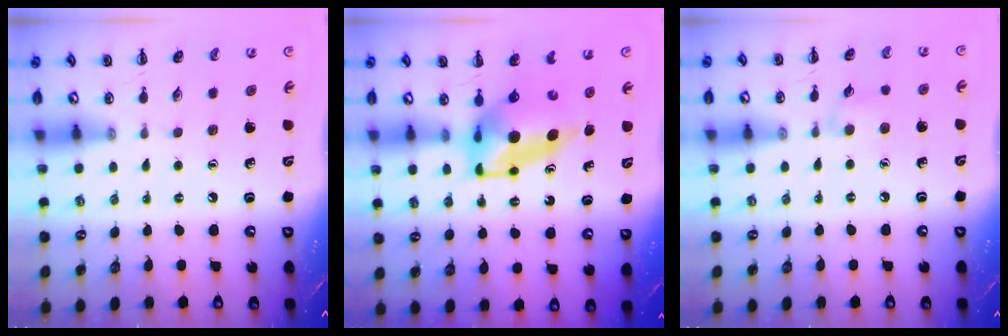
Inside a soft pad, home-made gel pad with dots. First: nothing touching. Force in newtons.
{"total": 7.1, "press": 6.9, "slide": 1.8}
{"total": 5.8, "press": 5.4, "slide": 2.1}